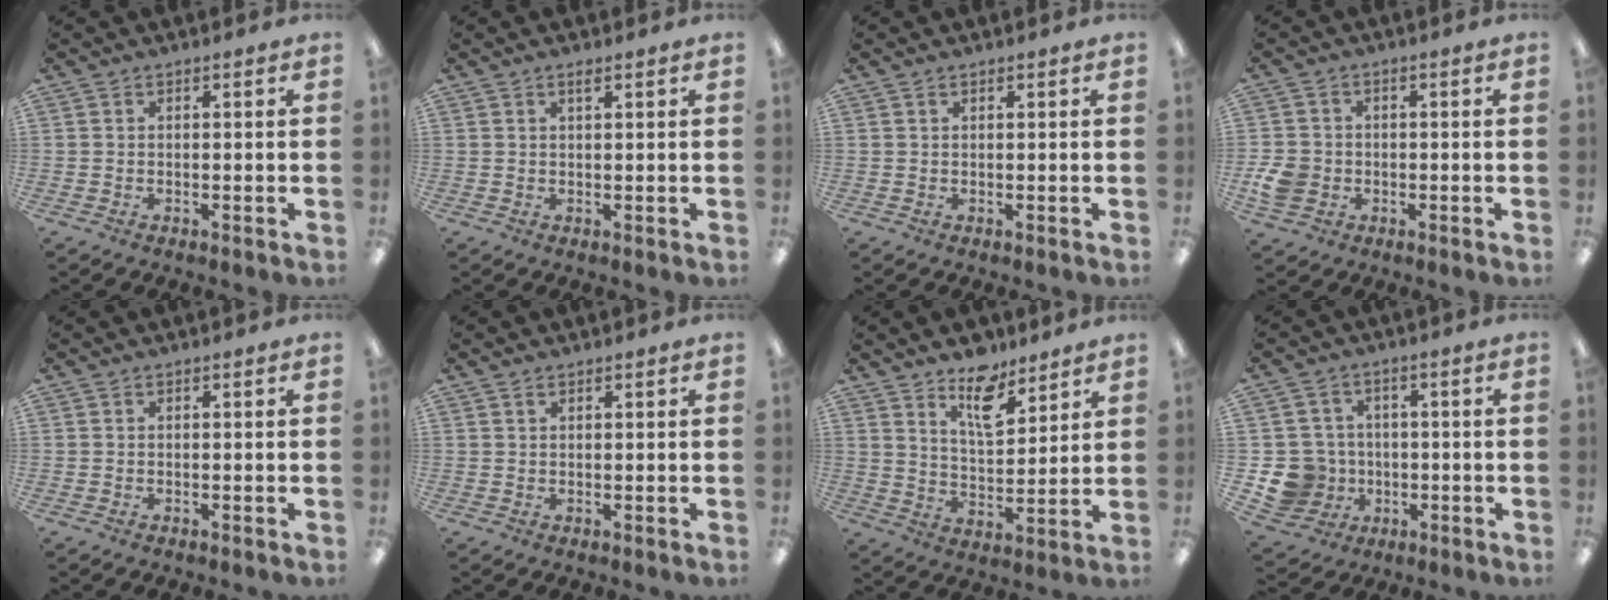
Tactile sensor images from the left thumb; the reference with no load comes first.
{"total": 1.2, "force": [0.9, 0.2, 0.7], "torque": [-0.016, 0.000, 0.016]}
{"total": 0.7, "force": [0.5, 0.3, 0.4], "torque": [-0.008, 0.002, 0.008]}
{"total": 6.1, "force": [-1.4, 5.3, 2.7], "torque": [-0.058, 0.008, -0.024]}
{"total": 0.0}
{"total": 1.0, "force": [0.7, 0.4, 0.5], "torque": [-0.012, 0.002, 0.013]}
{"total": 10.9, "force": [8.2, 4.6, 5.5], "torque": [-0.074, -0.050, 0.141]}
{"total": 9.3, "force": [-1.8, 8.9, 2.0], "torque": [-0.075, 0.017, -0.023]}